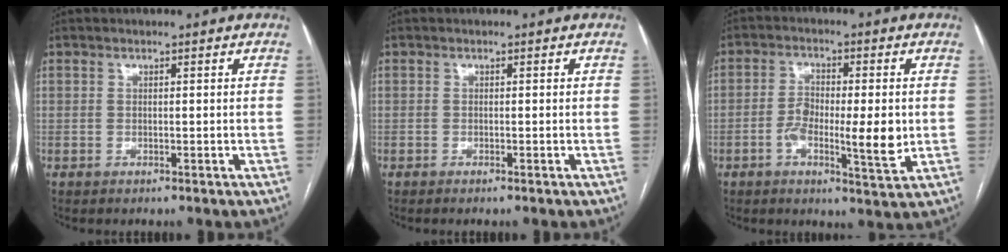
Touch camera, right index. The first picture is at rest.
{"total": 0.5, "force": [-0.4, -0.1, 0.3], "torque": [-0.009, -0.001, -0.008]}
{"total": 8.6, "force": [-1.3, 2.2, 8.2], "torque": [-0.136, -0.001, -0.020]}